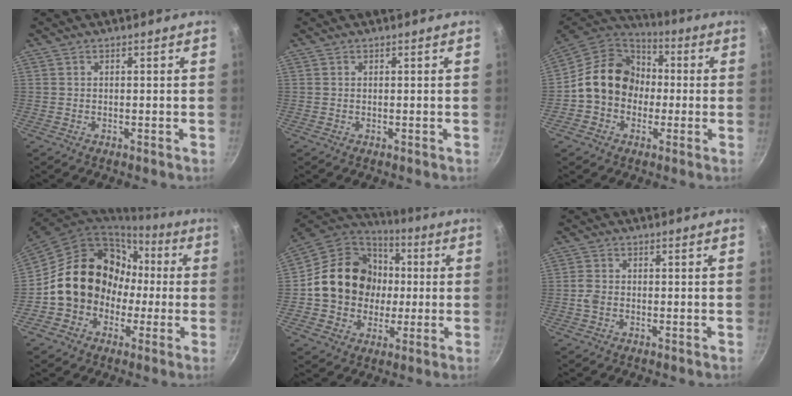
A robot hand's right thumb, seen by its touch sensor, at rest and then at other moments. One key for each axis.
{"total": 0.0}
{"total": 15.7, "fx": -0.4, "fy": 13.3, "fz": 8.4, "tx": -0.107, "ty": 0.045, "tz": -0.022}
{"total": 17.9, "fx": -1.2, "fy": 15.4, "fz": 9.0, "tx": -0.120, "ty": 0.063, "tz": -0.013}
{"total": 19.2, "fx": 0.6, "fy": 16.6, "fz": 9.7, "tx": -0.140, "ty": 0.033, "tz": 0.007}
{"total": 2.3, "fx": -0.6, "fy": 1.7, "fz": 1.5, "tx": -0.033, "ty": 0.009, "tz": -0.015}